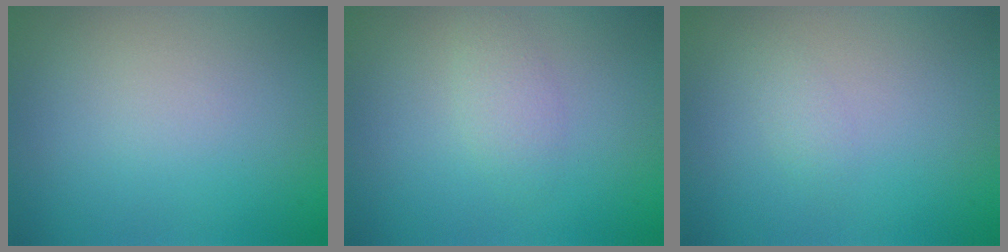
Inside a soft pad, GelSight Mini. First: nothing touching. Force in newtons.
{"total": 1.6, "press": 1.6, "slide": 0.1}
{"total": 0.9, "press": 0.9, "slide": 0.0}